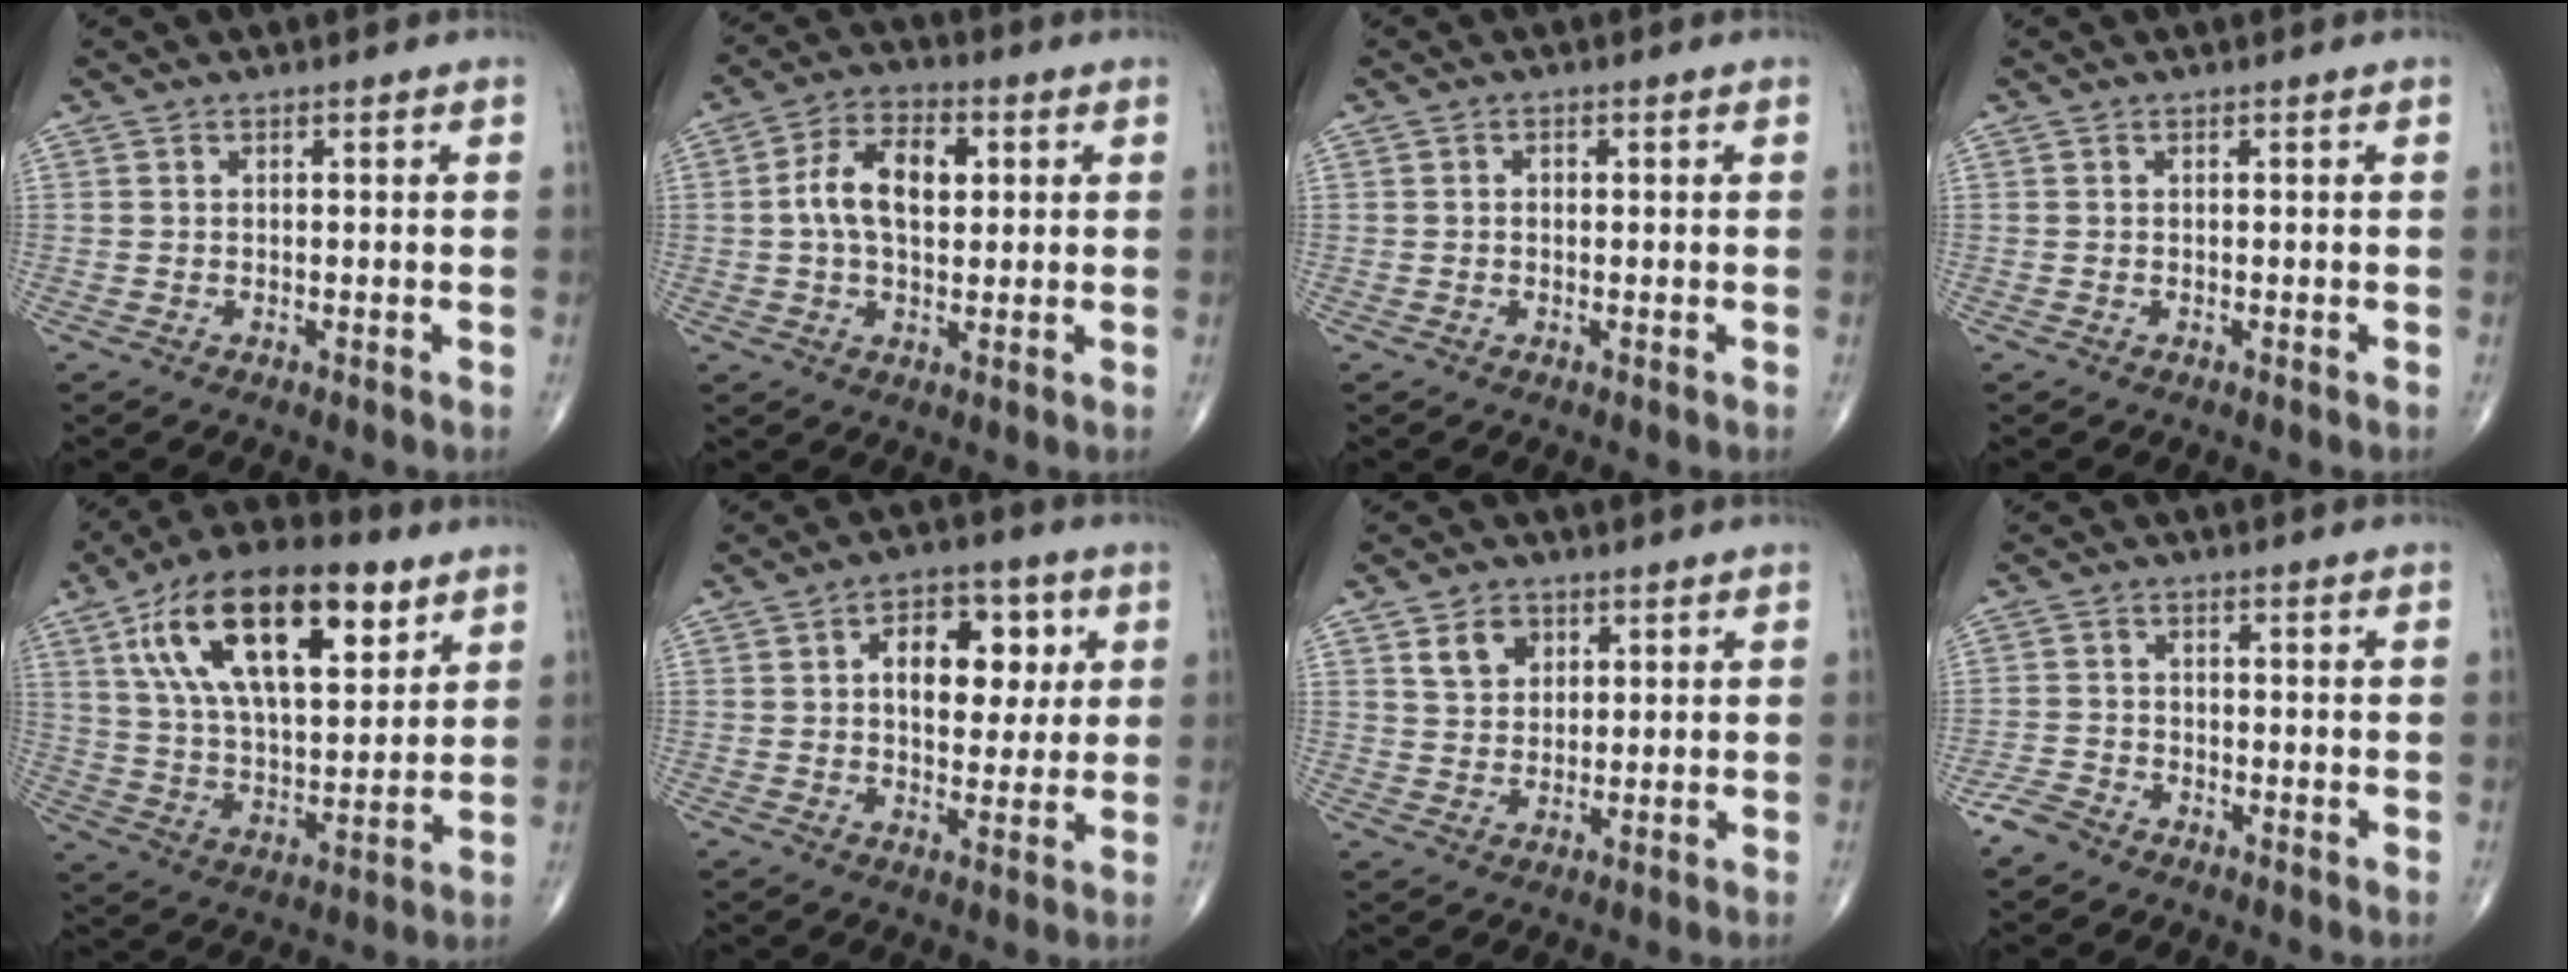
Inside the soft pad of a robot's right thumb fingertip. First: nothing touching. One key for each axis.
{"total": 10.3, "fx": 1.5, "fy": 6.0, "fz": 8.2, "tx": -0.139, "ty": 0.015, "tz": 0.021}
{"total": 0.8, "fx": 0.1, "fy": 0.6, "fz": 0.5, "tx": -0.007, "ty": 0.002, "tz": -0.001}
{"total": 0.0}
{"total": 23.8, "fx": 10.8, "fy": 10.6, "fz": 18.3, "tx": -0.302, "ty": -0.020, "tz": 0.187}
{"total": 12.1, "fx": 2.8, "fy": 7.3, "fz": 9.2, "tx": -0.091, "ty": 0.001, "tz": 0.039}
{"total": 5.4, "fx": 2.5, "fy": 4.1, "fz": 2.6, "tx": -0.022, "ty": -0.014, "tz": 0.046}
{"total": 3.6, "fx": -2.9, "fy": 1.8, "fz": 1.1, "tx": -0.023, "ty": 0.009, "tz": -0.061}